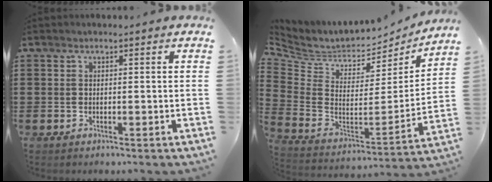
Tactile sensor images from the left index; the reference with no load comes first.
{"total": 4.9, "force": [4.4, 2.0, 0.8], "torque": [-0.051, -0.050, 0.074]}